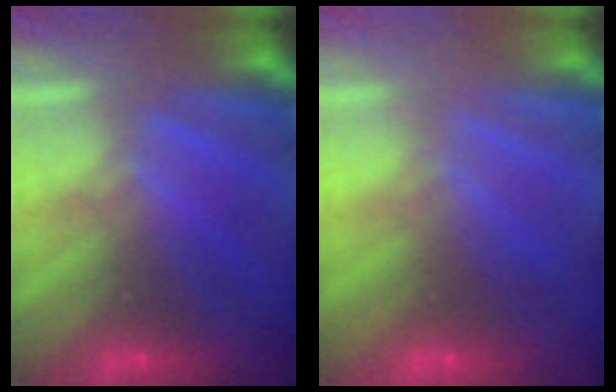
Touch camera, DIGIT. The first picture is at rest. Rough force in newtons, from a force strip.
{"total": 2.0}